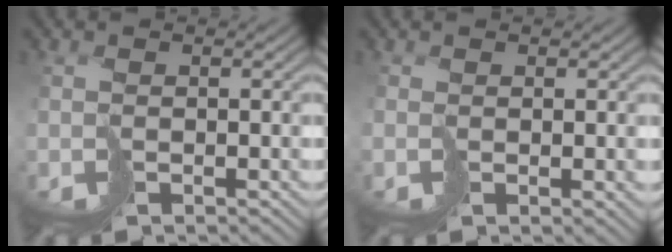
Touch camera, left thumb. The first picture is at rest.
{"total": 0.8, "force": [0.1, -0.8, -0.2], "torque": [0.007, -0.002, 0.007]}